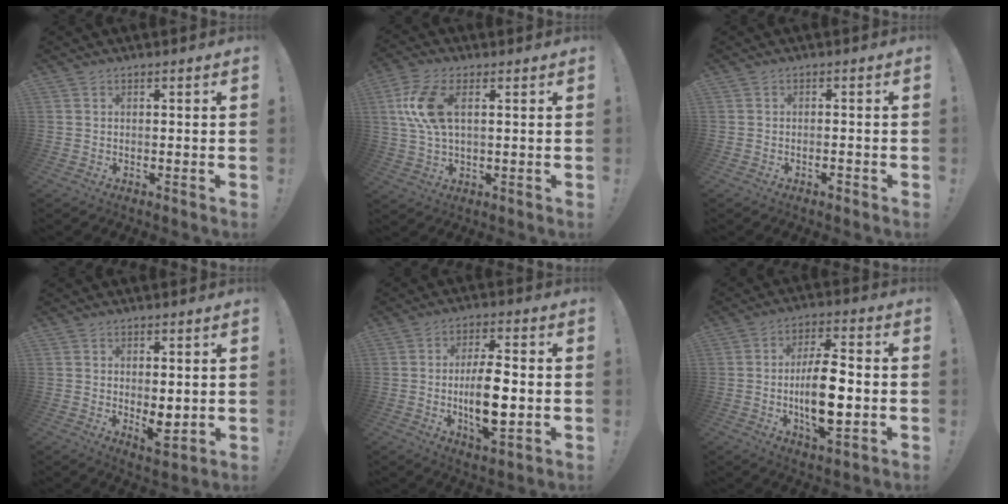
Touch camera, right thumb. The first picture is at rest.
{"total": 11.8, "force": [3.1, 5.7, 9.9], "torque": [-0.205, -0.008, 0.056]}
{"total": 1.6, "force": [-1.0, 0.2, 1.1], "torque": [-0.015, 0.004, -0.018]}
{"total": 5.9, "force": [0.3, 2.6, 5.2], "torque": [-0.054, -0.013, 0.012]}
{"total": 12.3, "force": [-1.3, 4.0, 11.6], "torque": [-0.207, -0.005, -0.029]}
{"total": 14.1, "force": [-1.7, 5.3, 13.0], "torque": [-0.237, 0.000, -0.037]}